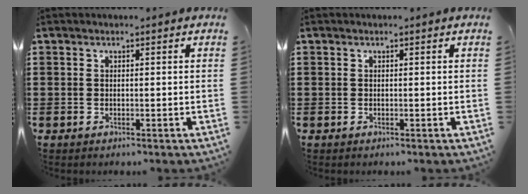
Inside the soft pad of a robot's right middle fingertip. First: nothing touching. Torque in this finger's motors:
{"motor_torque": [-1.52, -0.61, 0.00, 0.00]}